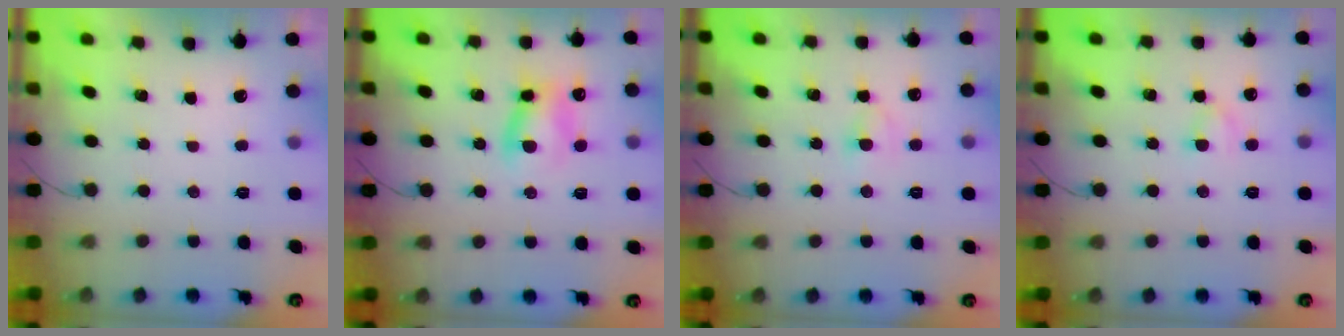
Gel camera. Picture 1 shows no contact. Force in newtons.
{"total": 8.3, "press": 8.2, "slide": 1.4}
{"total": 3.6, "press": 3.4, "slide": 1.2}
{"total": 3.3, "press": 3.1, "slide": 1.3}